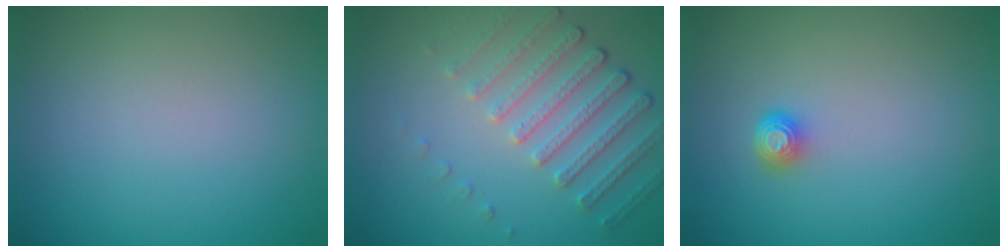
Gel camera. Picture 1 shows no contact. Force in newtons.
{"total": 4.7, "press": 3.4, "slide": 3.3}
{"total": 1.5, "press": 1.2, "slide": 0.9}